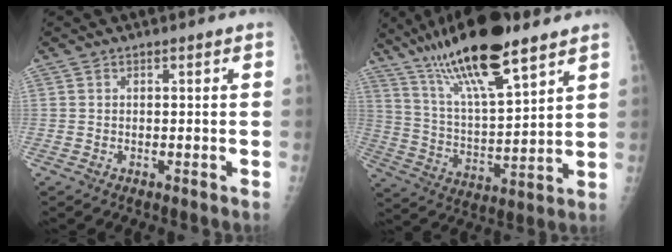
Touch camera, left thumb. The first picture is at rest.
{"total": 19.7, "force": [13.4, 4.4, 13.8], "torque": [-0.237, -0.048, 0.246]}